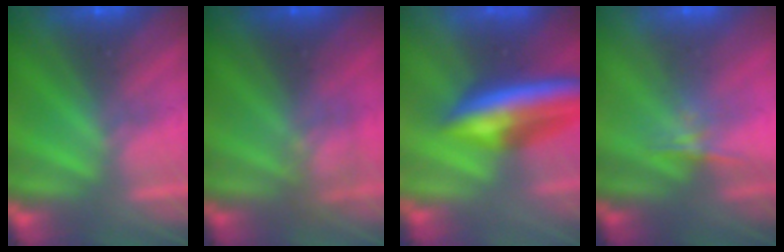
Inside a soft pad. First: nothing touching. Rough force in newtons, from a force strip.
{"total": 2.4}
{"total": 10.8}
{"total": 1.6}